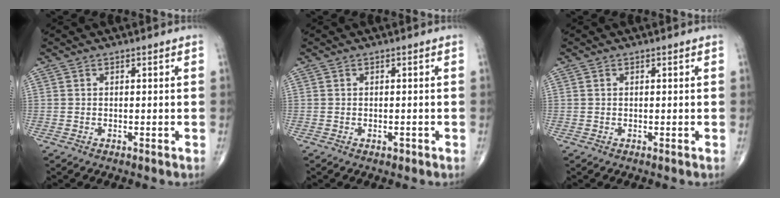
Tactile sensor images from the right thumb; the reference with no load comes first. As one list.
[{"total": 1.0, "force": [-0.5, 0.6, 0.6], "torque": [-0.007, 0.004, -0.005]}, {"total": 0.0}]